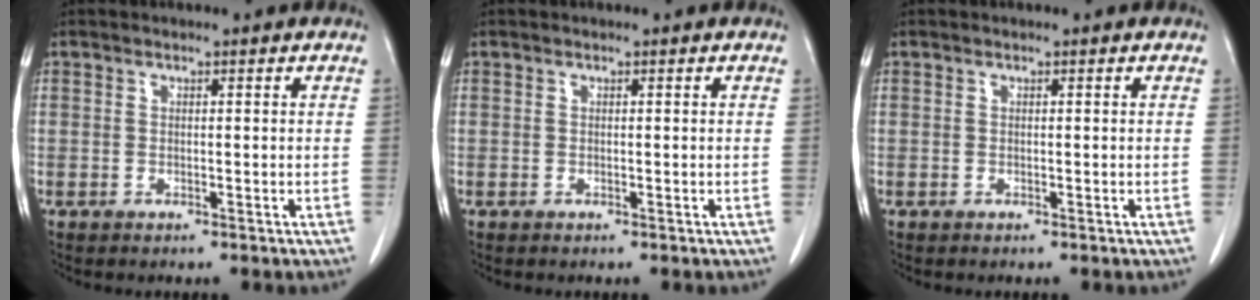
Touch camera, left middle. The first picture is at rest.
{"total": 0.0}
{"total": 0.0}